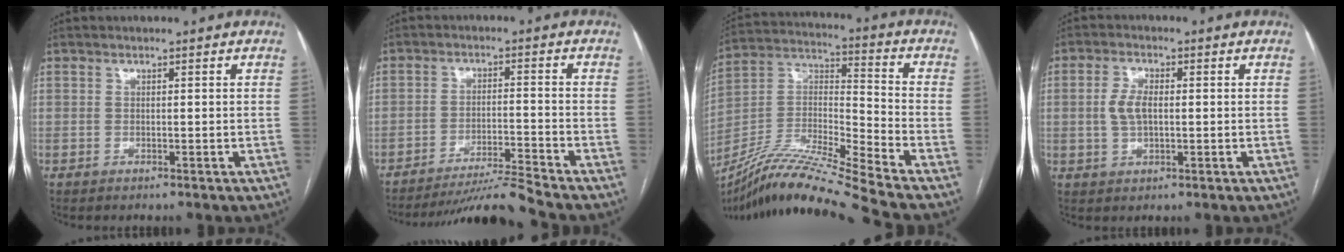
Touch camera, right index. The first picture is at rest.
{"total": 7.8, "force": [-7.0, -3.3, 0.8], "torque": [-0.015, -0.008, -0.126]}
{"total": 19.1, "force": [-16.6, -2.4, 9.1], "torque": [-0.188, 0.001, -0.305]}
{"total": 4.4, "force": [0.1, 2.1, 3.8], "torque": [-0.084, 0.006, 0.003]}